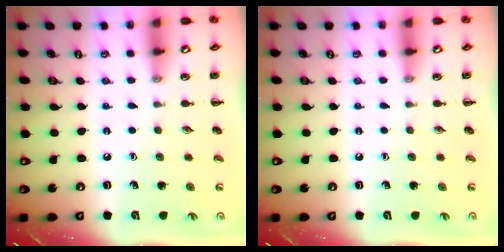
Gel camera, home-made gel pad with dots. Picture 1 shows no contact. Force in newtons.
{"total": 0.0}